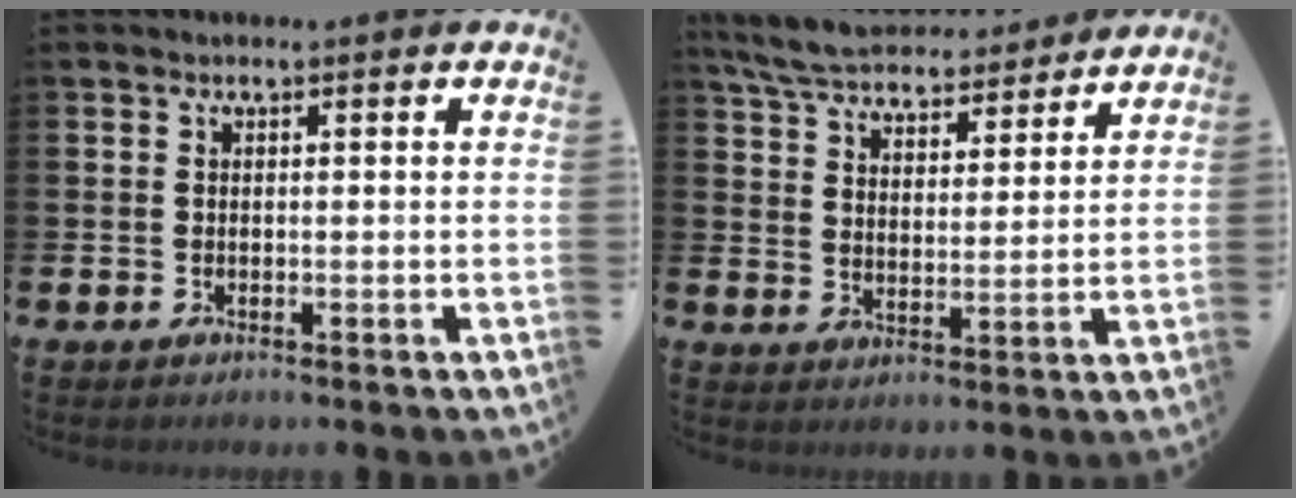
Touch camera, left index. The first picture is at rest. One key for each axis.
{"total": 6.5, "fx": 6.2, "fy": 1.5, "fz": 1.4, "tx": -0.060, "ty": -0.032, "tz": 0.111}